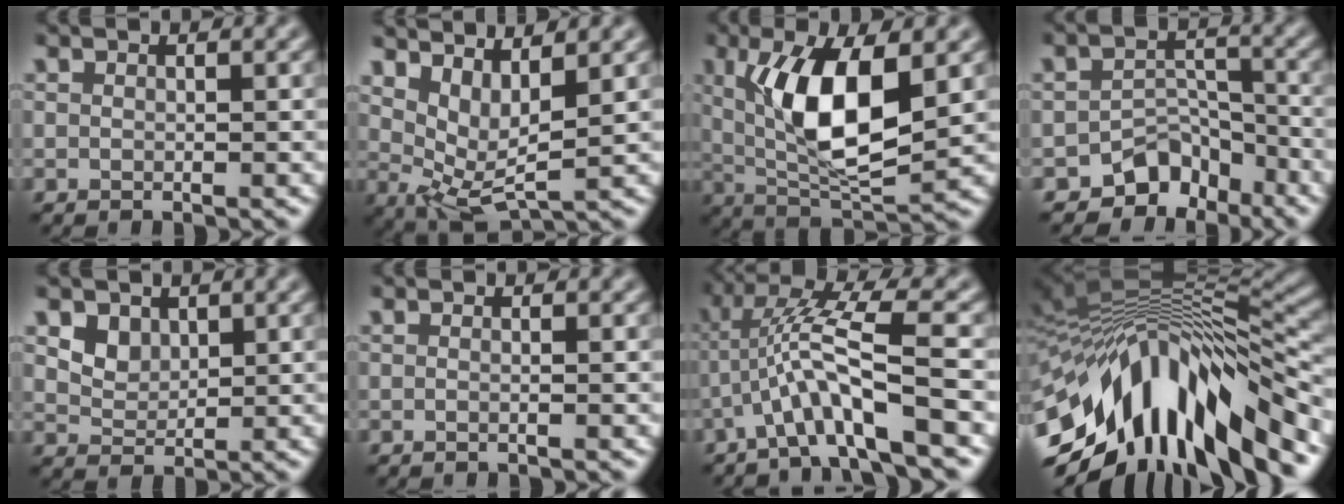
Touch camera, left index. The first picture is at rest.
{"total": 4.4, "force": [1.8, 1.7, 3.7], "torque": [-0.067, -0.010, 0.052]}
{"total": 8.6, "force": [0.9, 3.0, 8.1], "torque": [-0.142, -0.004, 0.025]}
{"total": 4.6, "force": [-3.9, 2.2, 0.8], "torque": [0.012, 0.004, -0.063]}
{"total": 2.7, "force": [1.3, 2.0, 1.3], "torque": [-0.039, -0.005, 0.039]}
{"total": 0.9, "force": [-0.4, 0.3, 0.8], "torque": [0.004, -0.002, -0.021]}
{"total": 6.4, "force": [-3.2, 0.3, 5.6], "torque": [-0.107, 0.023, -0.057]}
{"total": 14.6, "force": [-6.7, 5.2, 11.9], "torque": [-0.205, 0.019, -0.103]}